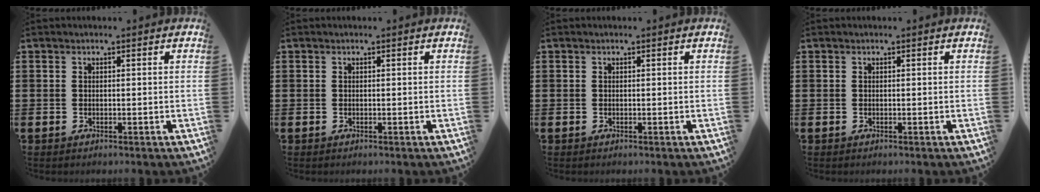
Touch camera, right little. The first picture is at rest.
{"total": 0.0}
{"total": 0.0}
{"total": 0.0}